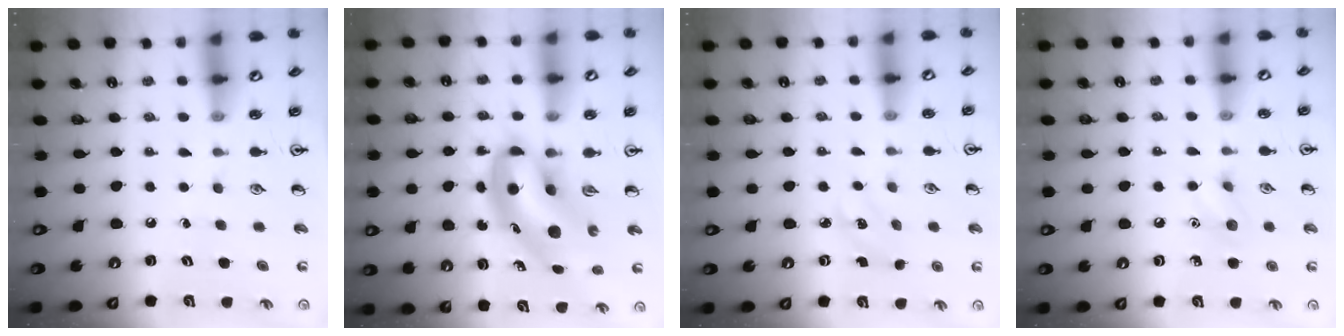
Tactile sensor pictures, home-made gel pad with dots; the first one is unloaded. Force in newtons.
{"total": 8.4, "press": 8.1, "slide": 2.5}
{"total": 2.5, "press": 2.4, "slide": 0.9}
{"total": 6.8, "press": 6.5, "slide": 1.9}